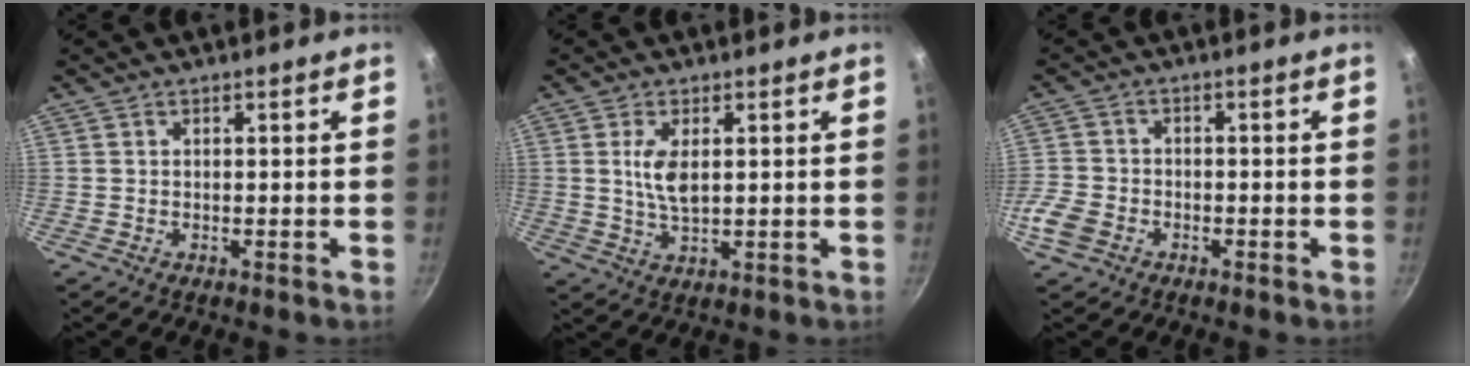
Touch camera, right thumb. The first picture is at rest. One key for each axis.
{"total": 5.6, "fx": 1.1, "fy": 2.6, "fz": 4.8, "tx": -0.092, "ty": -0.009, "tz": 0.024}
{"total": 7.0, "fx": -3.2, "fy": 5.2, "fz": 3.4, "tx": -0.075, "ty": 0.023, "tz": -0.070}